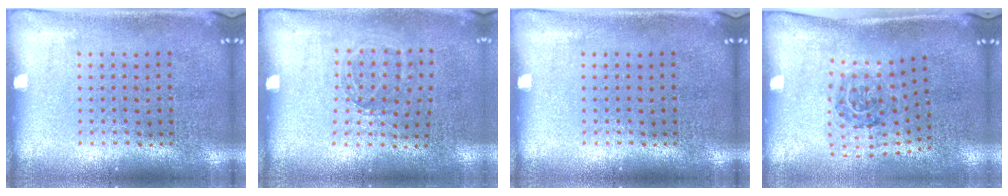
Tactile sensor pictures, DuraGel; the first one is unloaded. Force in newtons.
{"total": 1.1, "press": 0.9, "slide": 0.6}
{"total": 0.0}
{"total": 1.3, "press": 1.1, "slide": 0.7}